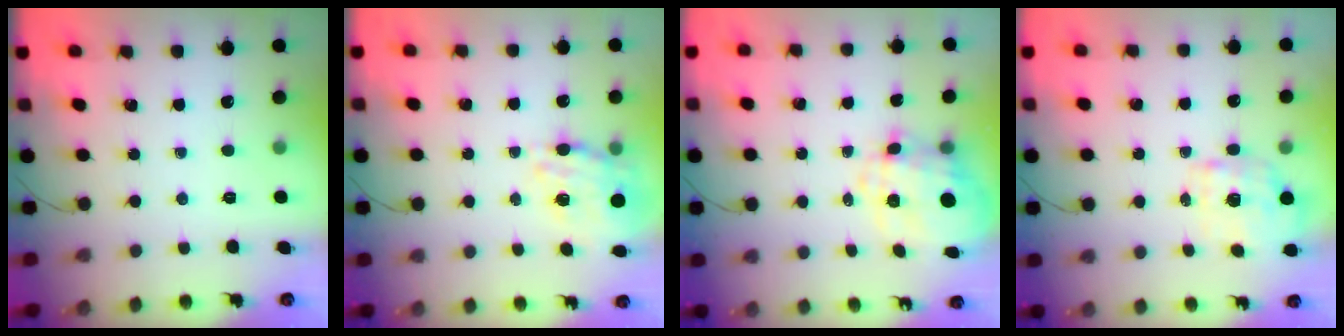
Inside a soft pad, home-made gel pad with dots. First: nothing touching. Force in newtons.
{"total": 12.8, "press": 12.2, "slide": 3.8}
{"total": 11.2, "press": 11.0, "slide": 1.9}
{"total": 2.4, "press": 2.1, "slide": 1.2}